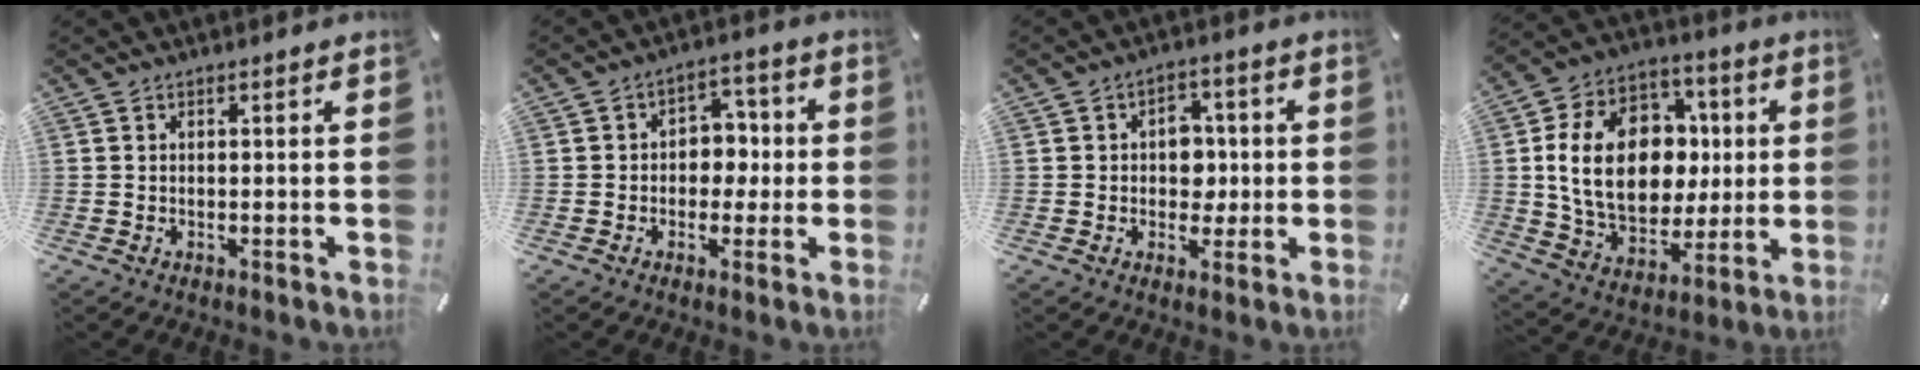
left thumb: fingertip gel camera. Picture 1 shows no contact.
{"total": 6.1, "force": [-1.4, 5.3, 2.7], "torque": [-0.035, 0.015, -0.031]}
{"total": 7.1, "force": [0.0, 6.1, 3.6], "torque": [-0.037, 0.003, -0.004]}
{"total": 20.9, "force": [1.6, 15.6, 13.8], "torque": [-0.274, 0.013, 0.036]}